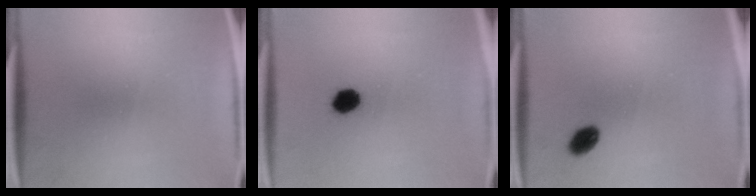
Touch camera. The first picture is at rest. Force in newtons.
{"total": 4.4}
{"total": 3.6}